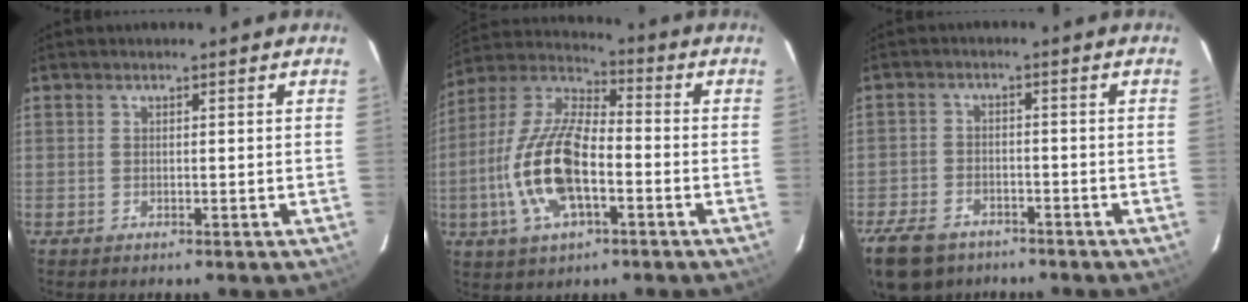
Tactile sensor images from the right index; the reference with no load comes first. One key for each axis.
{"total": 16.4, "fx": -4.3, "fy": 6.9, "fz": 14.2, "tx": -0.299, "ty": 0.000, "tz": -0.086}
{"total": 12.0, "fx": -8.4, "fy": 7.0, "fz": 5.1, "tx": -0.147, "ty": -0.008, "tz": -0.145}